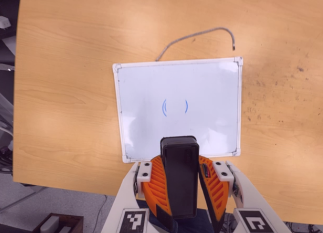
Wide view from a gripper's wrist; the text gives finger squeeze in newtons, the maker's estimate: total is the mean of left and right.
{"total": 9.9, "left": 10.1, "right": 9.6}